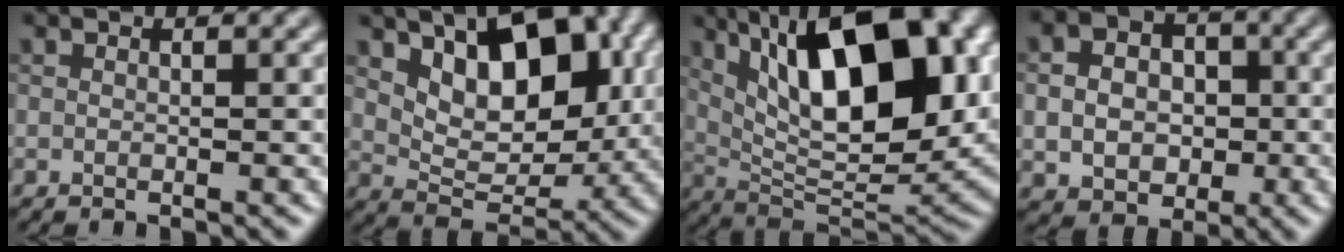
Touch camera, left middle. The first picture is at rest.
{"total": 8.7, "force": [2.6, 5.0, 6.6], "torque": [-0.112, -0.008, 0.049]}
{"total": 15.1, "force": [4.6, 6.1, 13.1], "torque": [-0.194, 0.006, 0.075]}
{"total": 5.3, "force": [-0.6, 4.3, 3.1], "torque": [-0.058, 0.000, -0.012]}